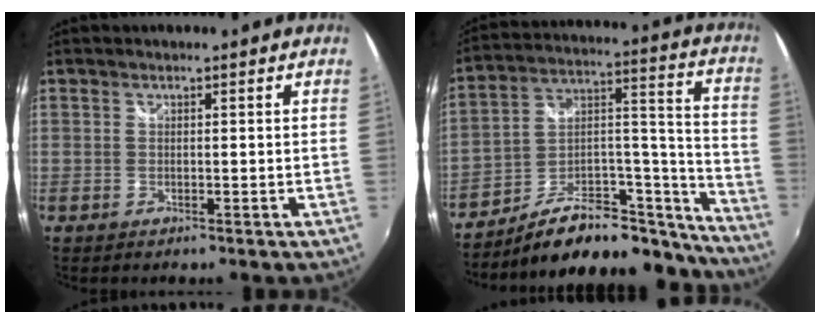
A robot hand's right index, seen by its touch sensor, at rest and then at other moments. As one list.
[{"total": 24.6, "force": [-19.4, 9.5, 11.7], "torque": [-0.156, 0.058, -0.279]}]